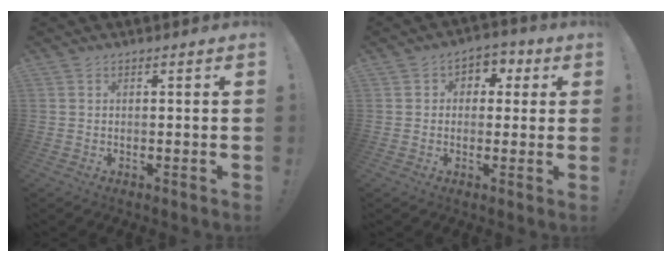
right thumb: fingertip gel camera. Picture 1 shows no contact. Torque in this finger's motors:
{"motor_torque": [0.11, 0.11, 0.00, -0.12, 0.13]}